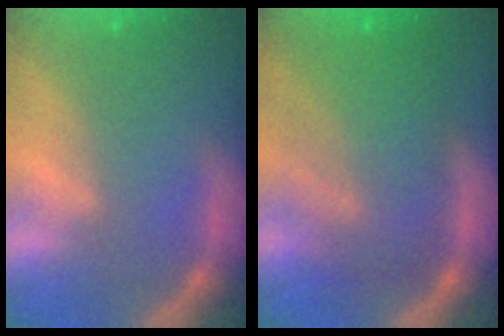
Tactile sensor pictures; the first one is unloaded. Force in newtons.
{"total": 10.1}